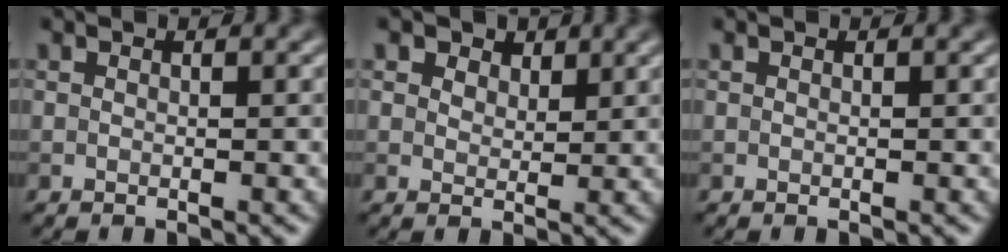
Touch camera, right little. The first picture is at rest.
{"total": 3.5, "force": [2.4, 2.1, 1.4], "torque": [-0.037, 0.000, 0.031]}
{"total": 0.0}